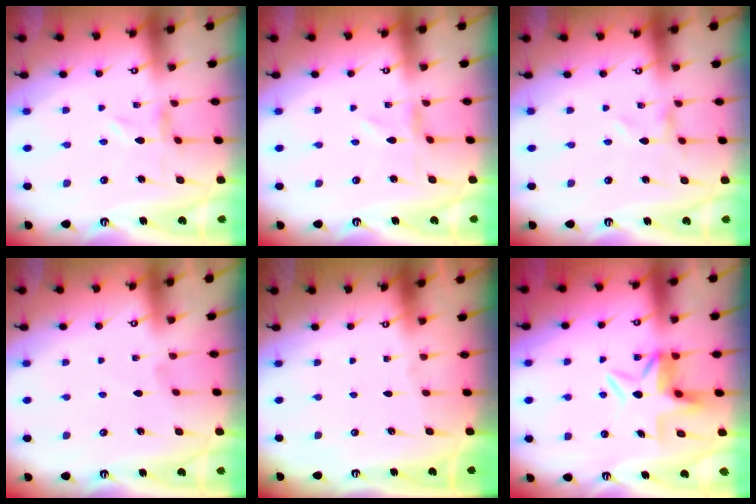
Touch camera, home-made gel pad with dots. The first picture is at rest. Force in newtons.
{"total": 0.6, "press": 0.6, "slide": 0.2}
{"total": 0.0}
{"total": 0.8, "press": 0.8, "slide": 0.1}
{"total": 0.0}
{"total": 6.3, "press": 5.9, "slide": 2.2}